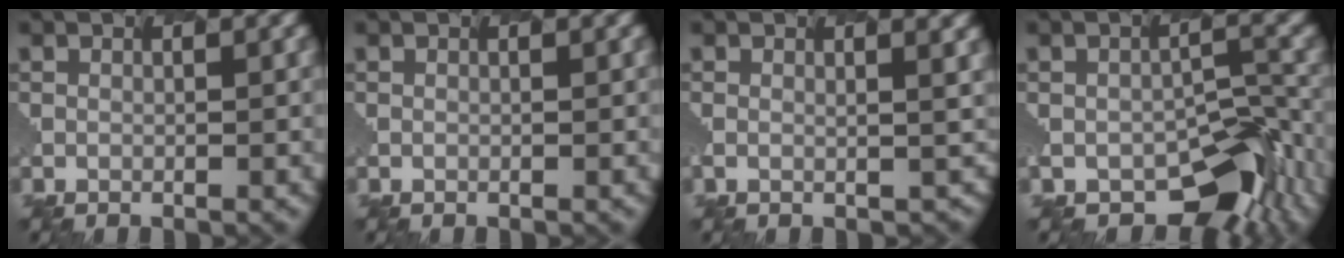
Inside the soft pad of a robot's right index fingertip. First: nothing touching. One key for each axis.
{"total": 0.0}
{"total": 1.6, "fx": 0.4, "fy": 0.5, "fz": 1.5, "tx": 0.000, "ty": 0.009, "tz": 0.002}
{"total": 6.4, "fx": -3.9, "fy": 3.9, "fz": 3.3, "tx": -0.058, "ty": -0.019, "tz": -0.069}